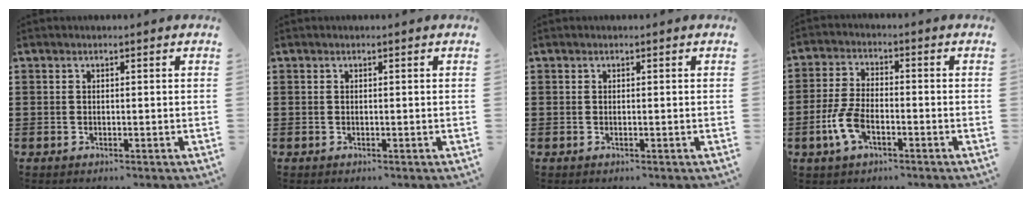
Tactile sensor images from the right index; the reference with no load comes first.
{"total": 0.0}
{"total": 0.0}
{"total": 6.0, "force": [-2.3, 2.8, 4.8], "torque": [-0.120, -0.007, -0.049]}